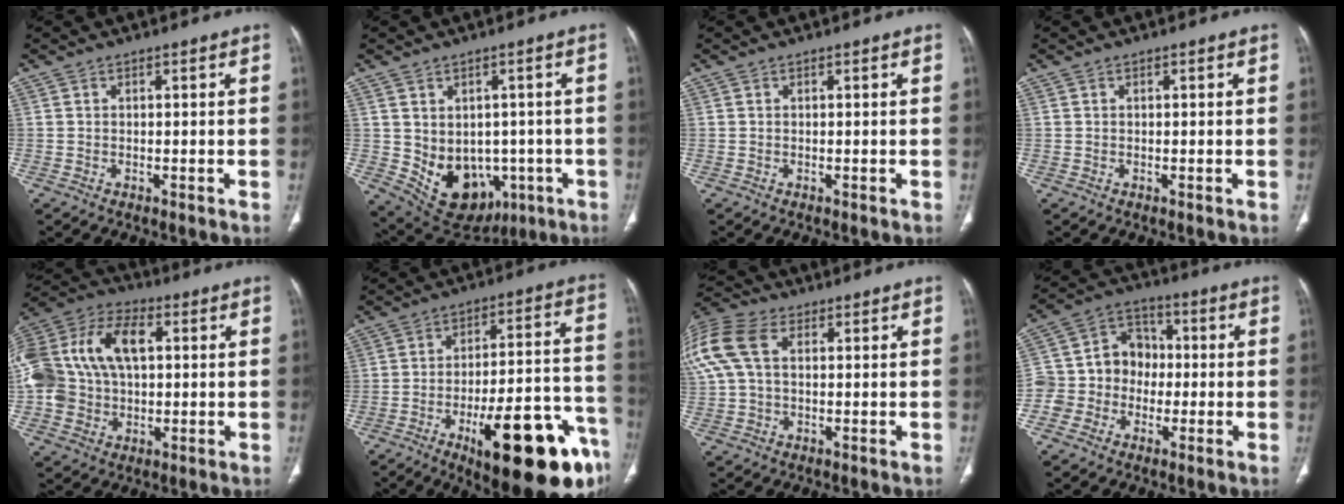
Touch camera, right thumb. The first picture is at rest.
{"total": 13.3, "force": [-3.0, 10.3, 8.0], "torque": [-0.087, 0.016, -0.009]}
{"total": 0.0}
{"total": 0.0}
{"total": 22.0, "force": [3.7, 14.5, 16.1], "torque": [-0.346, 0.034, 0.067]}
{"total": 25.8, "force": [-13.2, 7.6, 20.9], "torque": [-0.222, 0.074, -0.183]}
{"total": 17.2, "force": [4.9, 11.4, 11.9], "torque": [-0.315, 0.048, 0.090]}
{"total": 11.1, "force": [-2.2, 10.2, 3.9], "torque": [-0.034, 0.045, -0.047]}